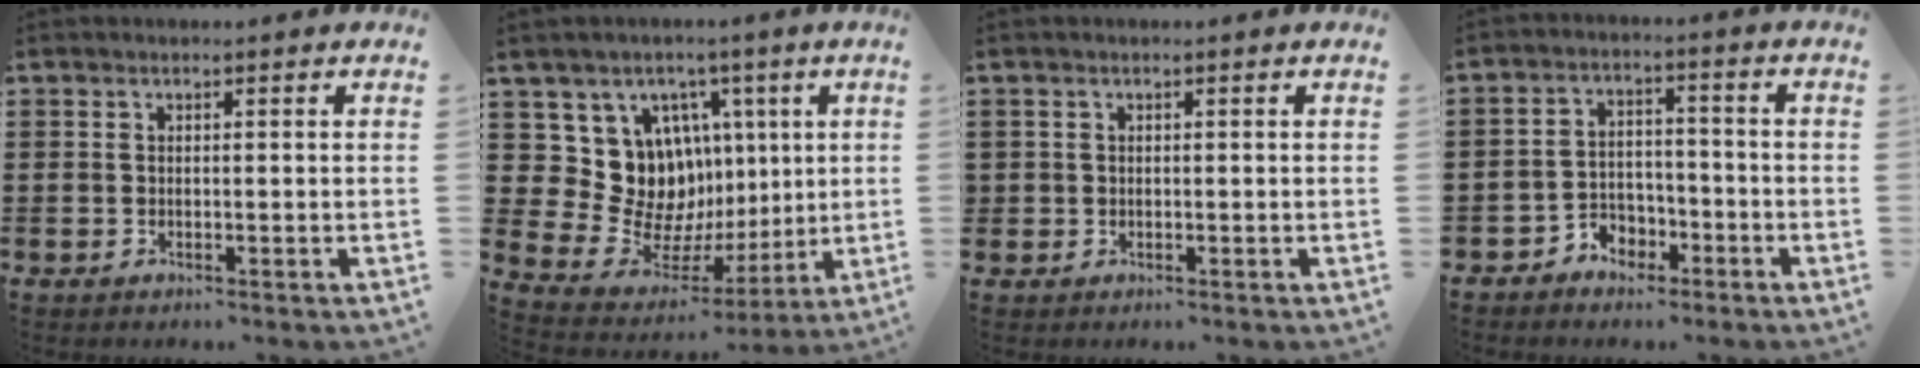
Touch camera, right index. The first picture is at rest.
{"total": 12.2, "force": [3.3, 11.1, 3.8], "torque": [-0.092, -0.041, 0.075]}
{"total": 0.7, "force": [0.0, 0.7, 0.0], "torque": [-0.002, 0.005, -0.001]}
{"total": 3.8, "force": [-2.9, 2.4, 0.8], "torque": [-0.023, 0.011, -0.059]}